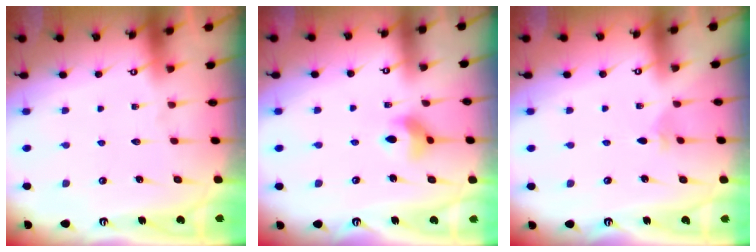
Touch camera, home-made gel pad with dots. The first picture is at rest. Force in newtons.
{"total": 8.0, "press": 8.0, "slide": 1.1}
{"total": 1.5, "press": 1.5, "slide": 0.4}